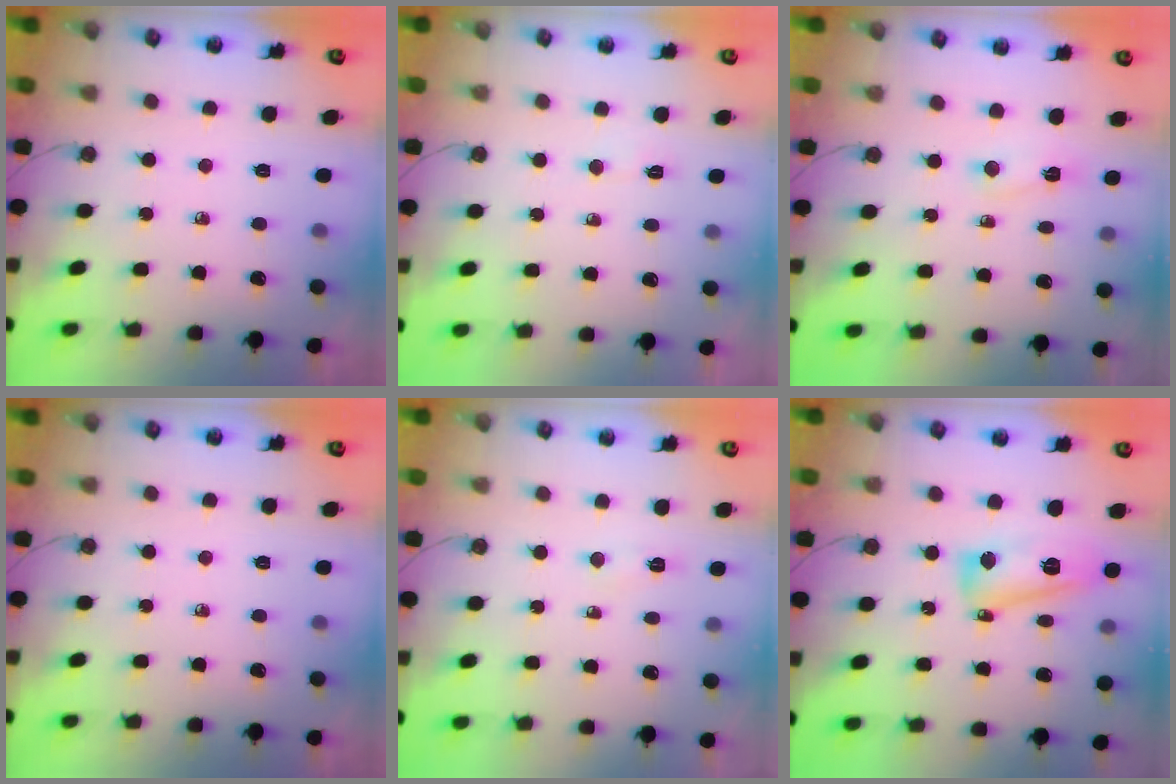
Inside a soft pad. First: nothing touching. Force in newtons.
{"total": 2.8, "press": 2.8, "slide": 0.4}
{"total": 2.4, "press": 2.1, "slide": 1.1}
{"total": 0.0}
{"total": 4.0, "press": 4.0, "slide": 0.5}
{"total": 14.7, "press": 14.7, "slide": 1.2}